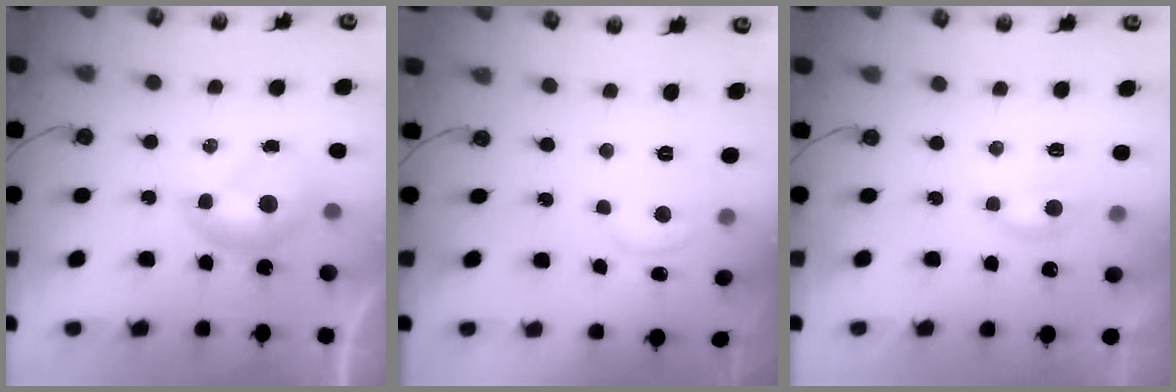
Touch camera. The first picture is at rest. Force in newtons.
{"total": 1.2, "press": 1.1, "slide": 0.5}
{"total": 2.1, "press": 2.0, "slide": 0.5}